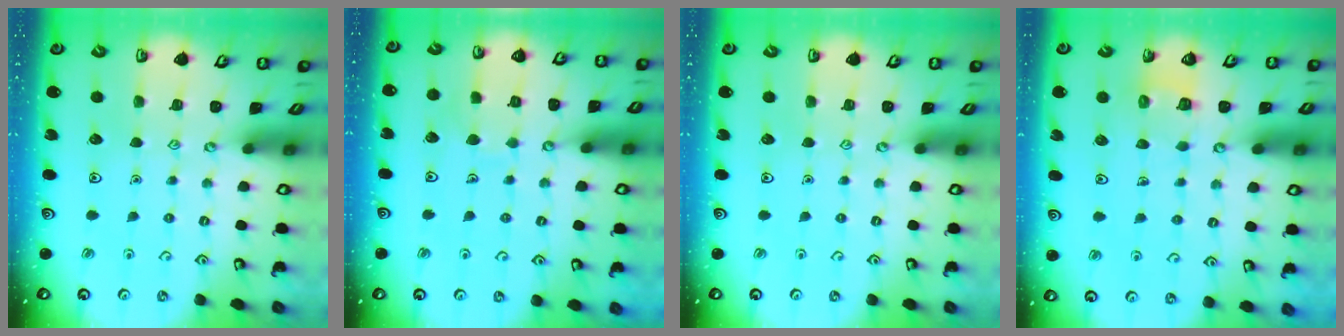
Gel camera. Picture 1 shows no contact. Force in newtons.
{"total": 5.4, "press": 5.4, "slide": 0.5}
{"total": 0.0}
{"total": 5.8, "press": 5.8, "slide": 0.4}